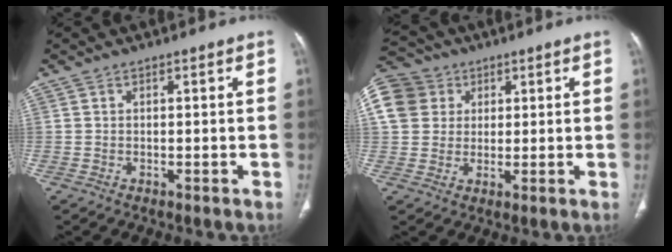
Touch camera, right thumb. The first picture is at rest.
{"total": 14.9, "force": [4.5, 12.9, 6.1], "torque": [-0.147, 0.032, 0.083]}